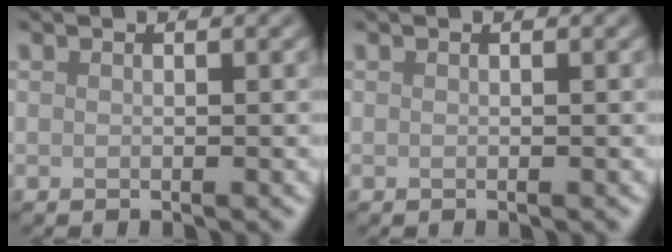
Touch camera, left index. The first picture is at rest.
{"total": 0.0}